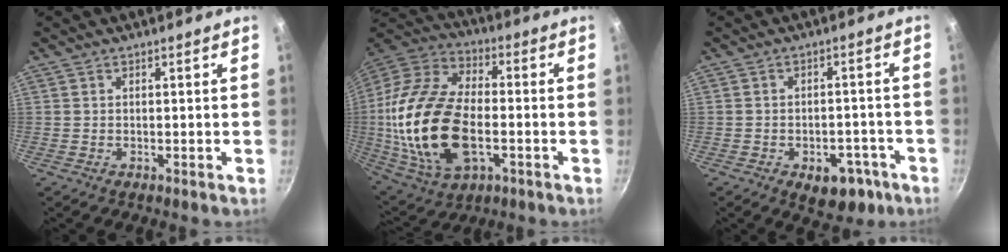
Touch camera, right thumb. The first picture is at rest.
{"total": 25.5, "force": [-3.3, 14.6, 20.6], "torque": [-0.414, 0.022, -0.060]}
{"total": 8.6, "force": [-4.1, 5.4, 5.3], "torque": [-0.028, 0.025, -0.042]}